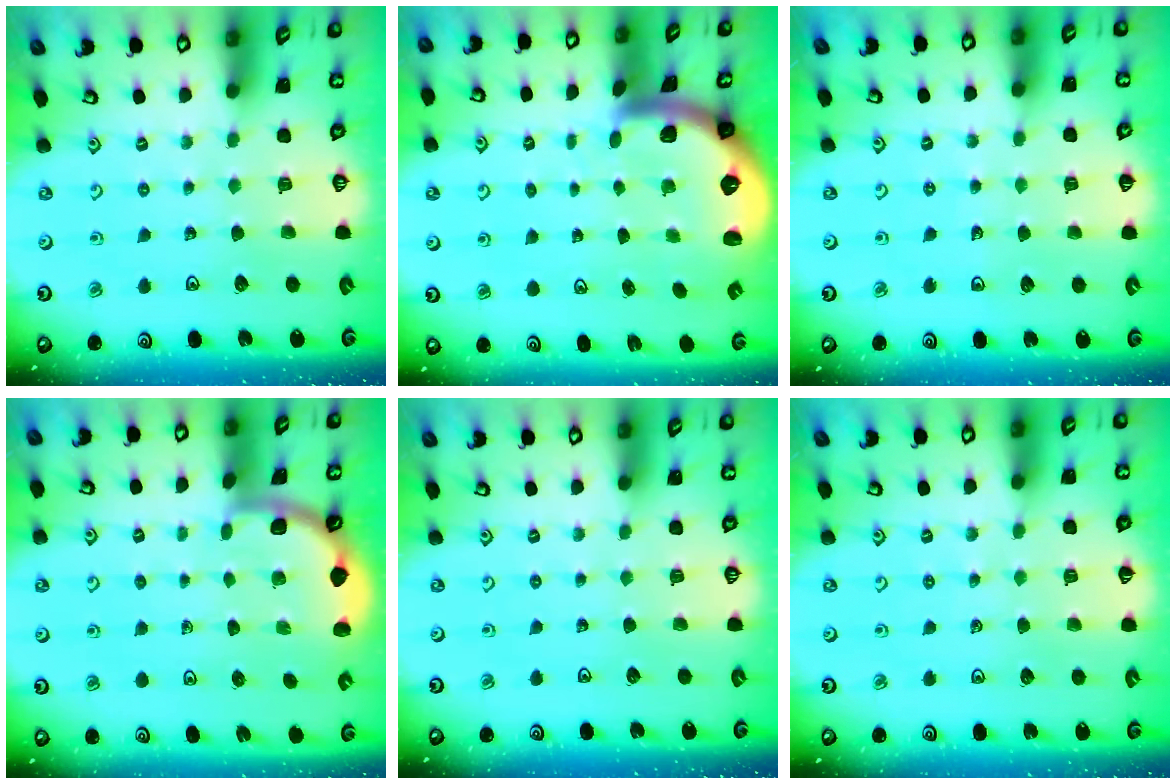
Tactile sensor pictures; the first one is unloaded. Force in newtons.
{"total": 2.8, "press": 2.7, "slide": 0.6}
{"total": 3.3, "press": 3.1, "slide": 1.2}
{"total": 1.9, "press": 1.9, "slide": 0.0}
{"total": 0.0}
{"total": 2.1, "press": 2.0, "slide": 0.5}